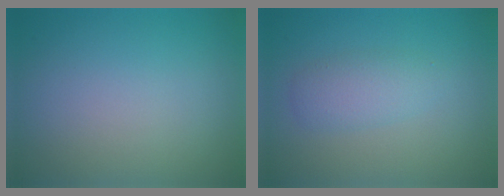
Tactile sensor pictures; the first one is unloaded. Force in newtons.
{"total": 2.3, "press": 2.3, "slide": 0.1}